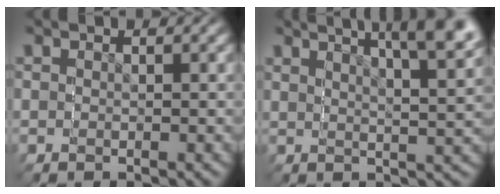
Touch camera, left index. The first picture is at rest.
{"total": 4.6, "force": [3.9, -0.5, 2.4], "torque": [-0.025, 0.024, 0.051]}